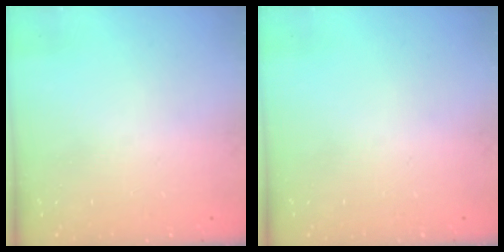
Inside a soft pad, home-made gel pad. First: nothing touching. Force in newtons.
{"total": 0.0}